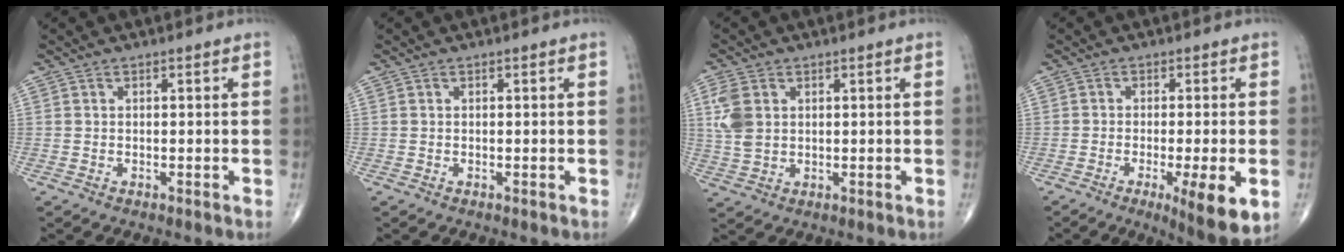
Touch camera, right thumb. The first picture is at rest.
{"total": 0.0}
{"total": 6.8, "force": [2.1, 4.4, 4.8], "torque": [-0.116, 0.000, 0.050]}
{"total": 9.7, "force": [-3.2, 1.8, 9.0], "torque": [-0.129, -0.017, -0.045]}